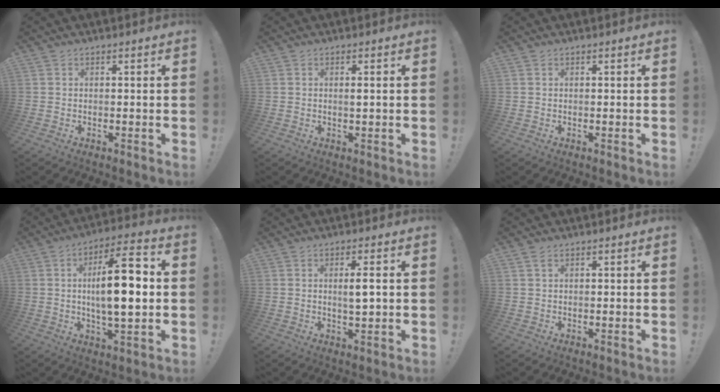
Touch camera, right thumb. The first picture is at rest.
{"total": 0.9, "force": [0.2, 0.0, 0.9], "torque": [-0.001, -0.006, -0.001]}
{"total": 0.0}
{"total": 16.9, "force": [0.7, 5.5, 16.0], "torque": [-0.257, 0.000, -0.002]}
{"total": 4.3, "force": [0.6, 0.9, 4.2], "torque": [-0.054, -0.010, 0.004]}
{"total": 1.8, "force": [1.0, 0.9, 1.2], "torque": [-0.023, 0.003, 0.017]}